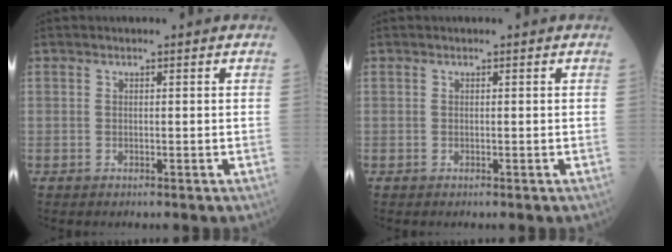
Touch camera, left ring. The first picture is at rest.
{"total": 0.0}